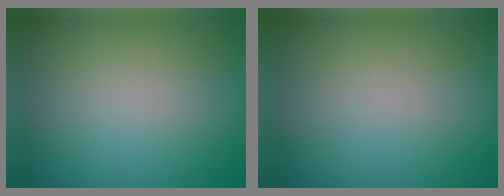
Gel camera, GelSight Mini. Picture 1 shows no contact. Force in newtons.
{"total": 0.0}